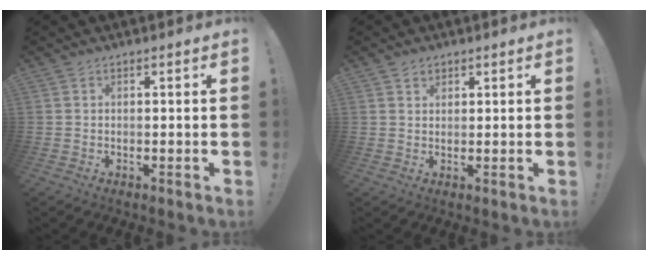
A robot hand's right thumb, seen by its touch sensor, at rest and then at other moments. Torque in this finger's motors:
{"motor_torque": [-0.03, 0.04, 0.10, -0.08, 0.00]}